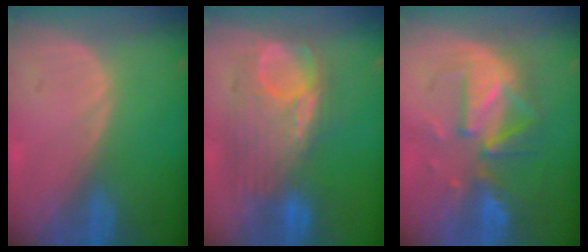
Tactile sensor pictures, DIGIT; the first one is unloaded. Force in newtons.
{"total": 9.6, "press": 9.4, "slide": 2.1}
{"total": 9.1, "press": 8.8, "slide": 2.1}